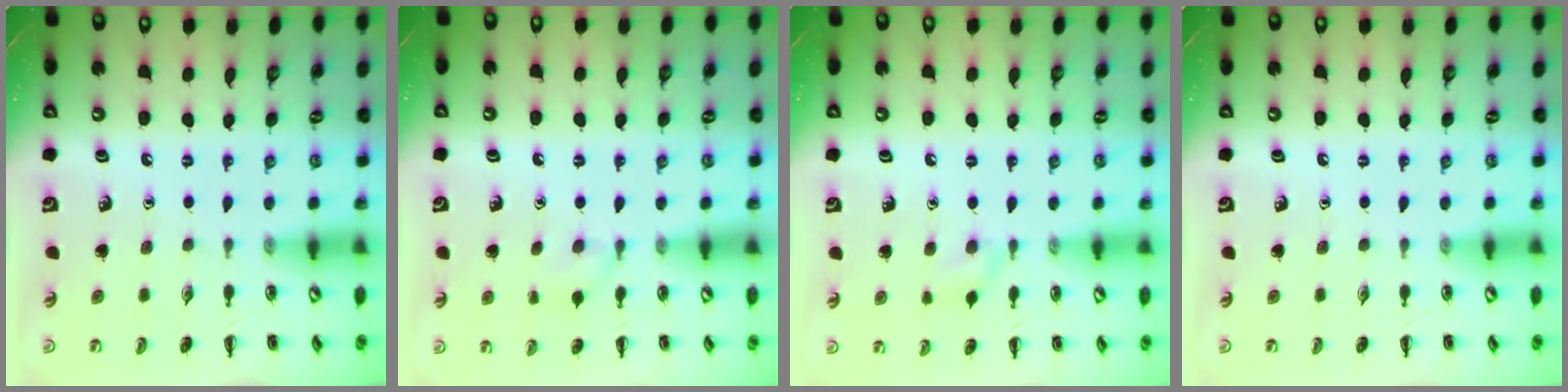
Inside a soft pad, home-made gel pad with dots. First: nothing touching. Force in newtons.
{"total": 6.2, "press": 5.9, "slide": 2.1}
{"total": 6.7, "press": 6.3, "slide": 2.1}
{"total": 0.0}